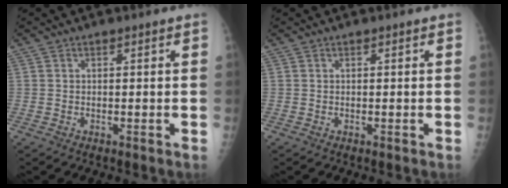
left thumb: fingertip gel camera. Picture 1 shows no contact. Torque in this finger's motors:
{"motor_torque": [0.00, 0.00, -0.12, -0.12, 0.00]}